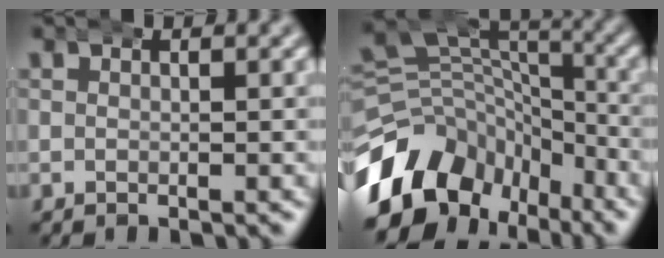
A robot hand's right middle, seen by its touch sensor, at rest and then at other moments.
{"total": 14.1, "force": [-4.6, 11.1, 7.4], "torque": [-0.141, -0.028, -0.076]}